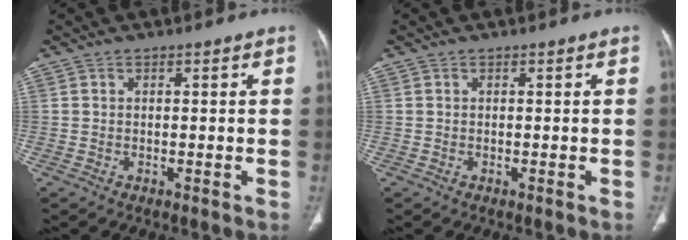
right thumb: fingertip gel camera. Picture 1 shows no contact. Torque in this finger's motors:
{"motor_torque": [0.00, 0.00, -0.28, 0.14, 0.03]}